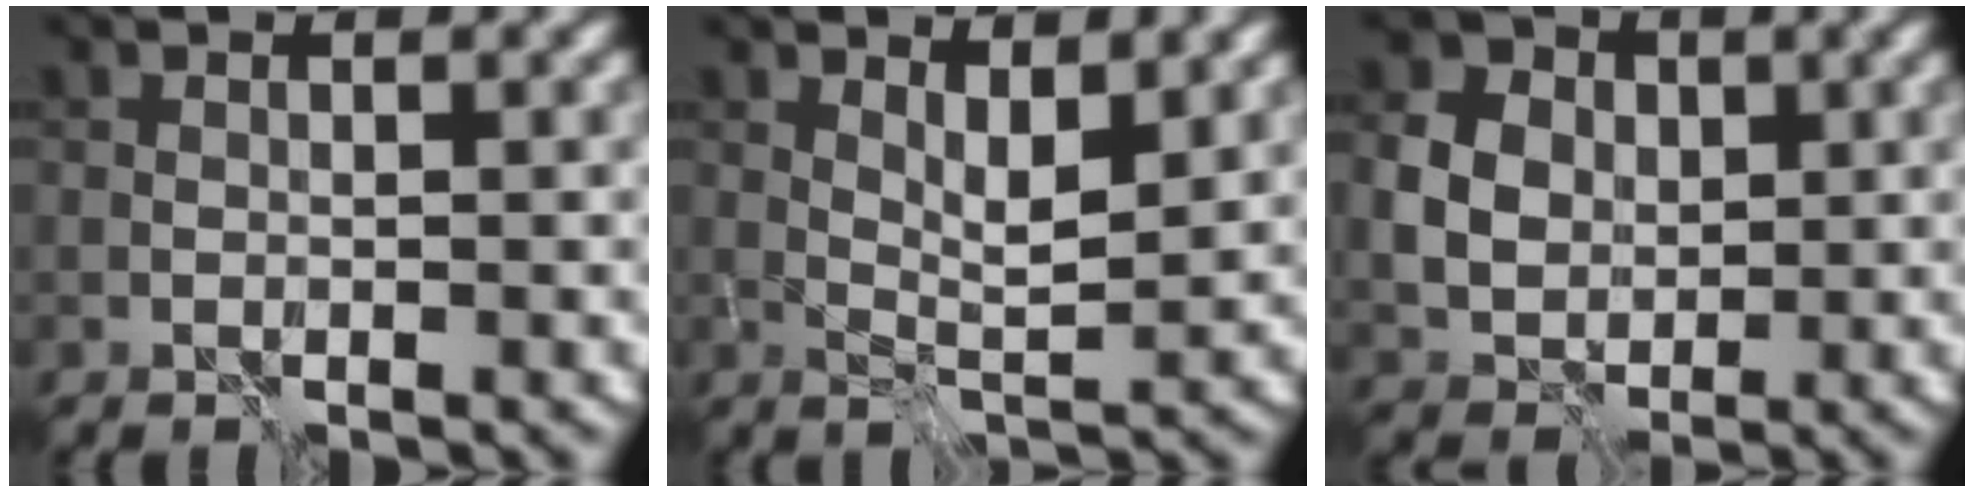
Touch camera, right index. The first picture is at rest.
{"total": 2.8, "force": [1.8, 0.7, 2.0], "torque": [-0.034, -0.006, 0.033]}
{"total": 5.3, "force": [1.0, 4.7, 2.4], "torque": [-0.063, 0.007, 0.012]}